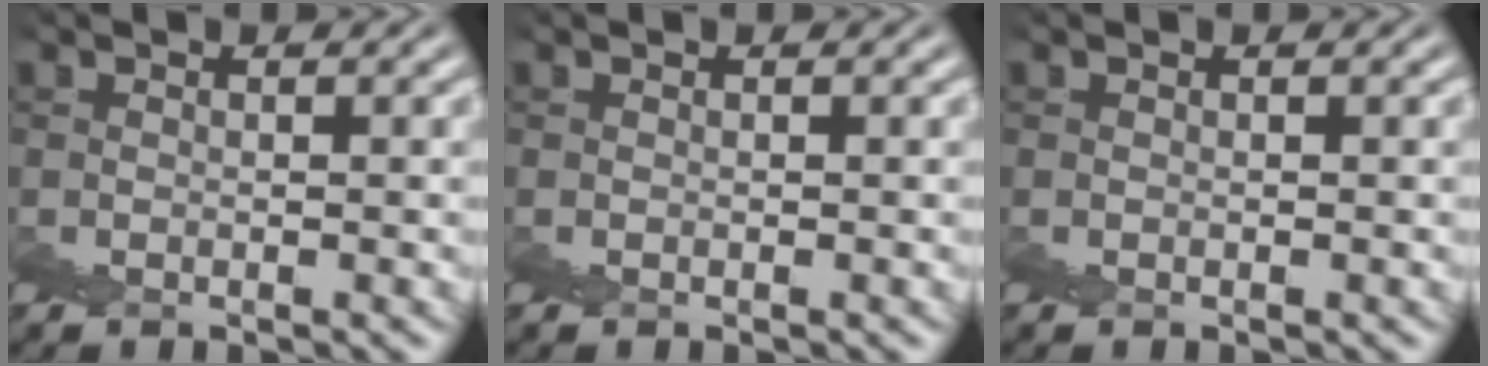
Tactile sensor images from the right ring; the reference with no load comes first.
{"total": 0.0}
{"total": 0.0}